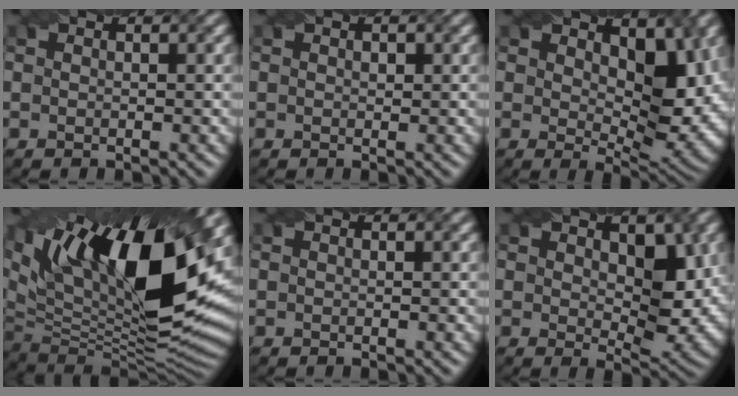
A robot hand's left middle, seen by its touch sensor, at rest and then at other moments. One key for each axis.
{"total": 0.7, "fx": 0.3, "fy": 0.4, "fz": 0.5, "tx": -0.005, "ty": -0.001, "tz": 0.004}
{"total": 8.3, "fx": 2.4, "fy": 4.5, "fz": 6.5, "tx": -0.105, "ty": -0.022, "tz": 0.043}
{"total": 18.0, "fx": 7.0, "fy": 7.6, "fz": 14.8, "tx": -0.239, "ty": 0.019, "tz": 0.118}
{"total": 0.0}
{"total": 6.0, "fx": 1.4, "fy": 3.3, "fz": 4.8, "tx": -0.074, "ty": -0.019, "tz": 0.030}